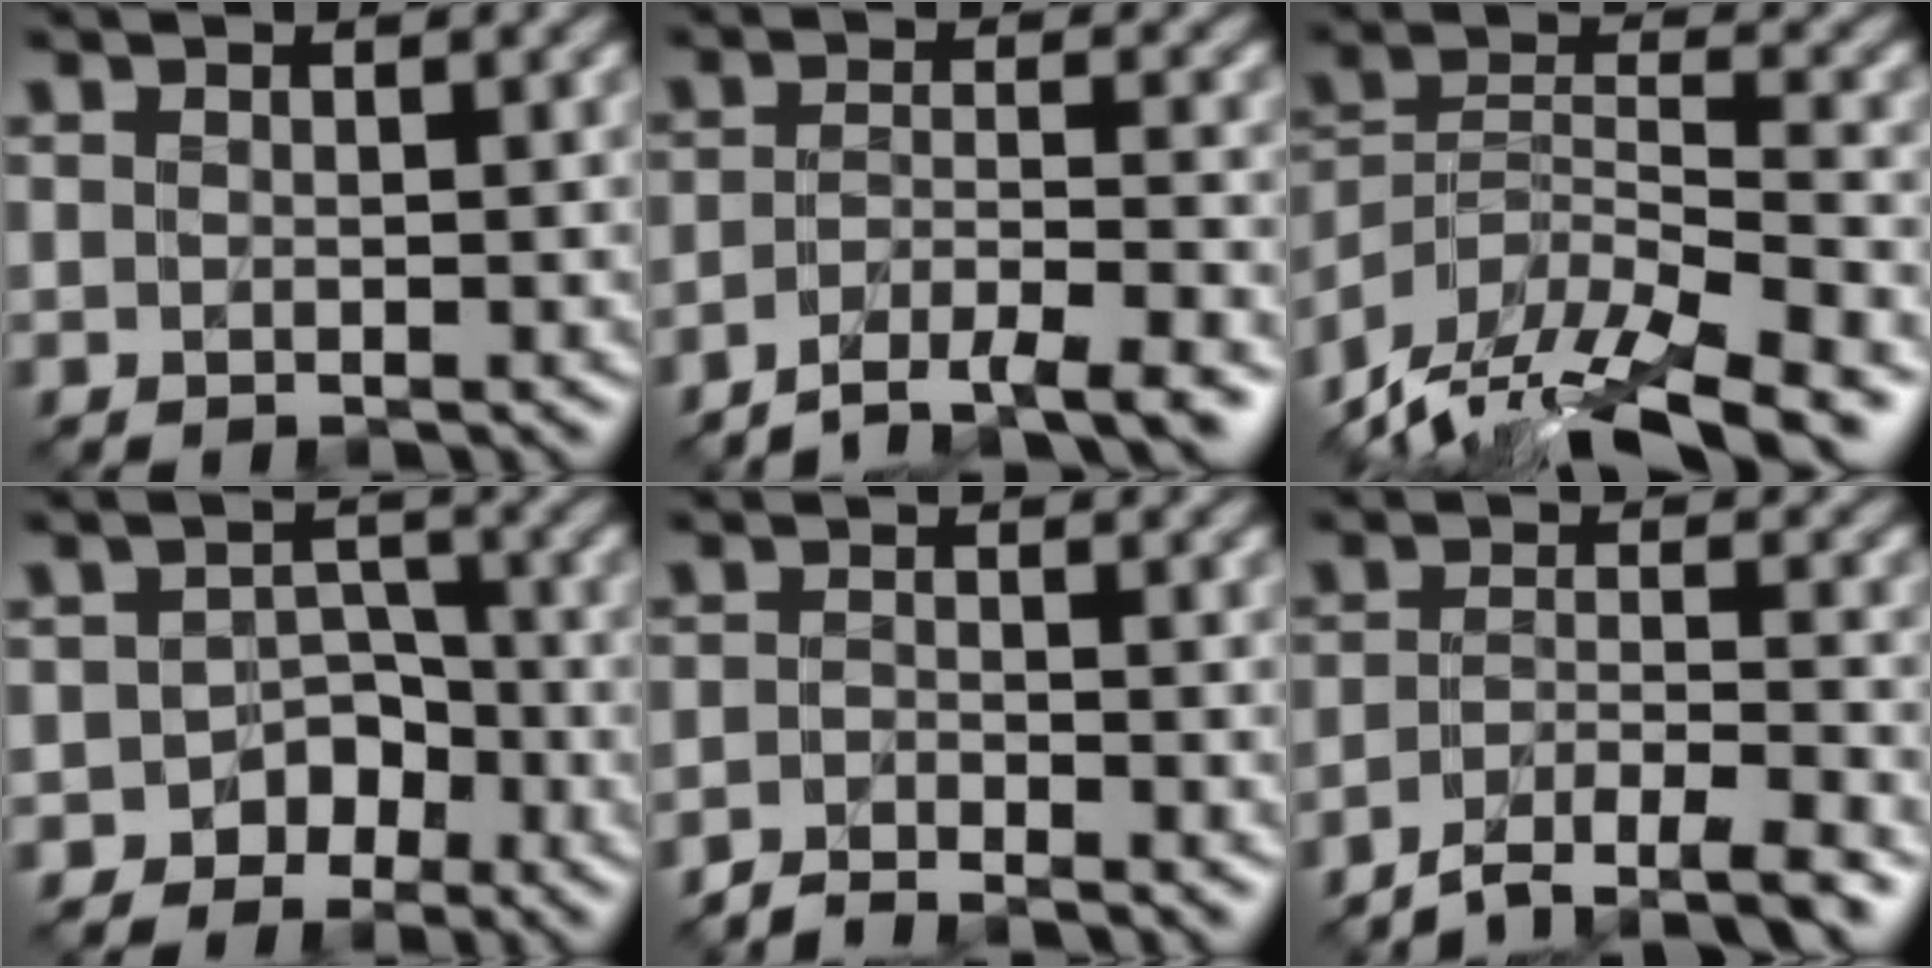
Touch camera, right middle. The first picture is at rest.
{"total": 5.2, "force": [-4.3, 1.0, 2.8], "torque": [-0.043, 0.000, -0.072]}
{"total": 13.0, "force": [-10.9, 3.5, 6.1], "torque": [-0.113, -0.008, -0.175]}
{"total": 3.6, "force": [-2.4, 2.5, 0.8], "torque": [0.002, 0.009, -0.039]}
{"total": 2.6, "force": [-2.6, 0.2, 0.6], "torque": [-0.004, -0.005, -0.053]}
{"total": 4.7, "force": [-3.9, 0.9, 2.4], "torque": [-0.041, -0.002, -0.070]}